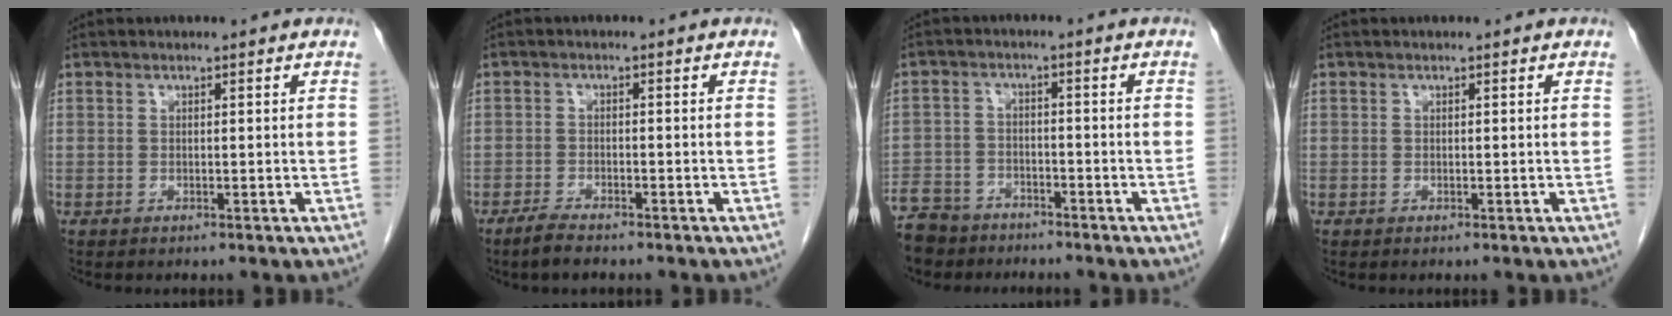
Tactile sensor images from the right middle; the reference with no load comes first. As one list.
[{"total": 3.0, "force": [-2.5, 0.6, 1.7], "torque": [-0.040, -0.005, -0.043]}, {"total": 10.0, "force": [-8.1, 5.3, 2.3], "torque": [-0.063, -0.004, -0.137]}, {"total": 0.0}]